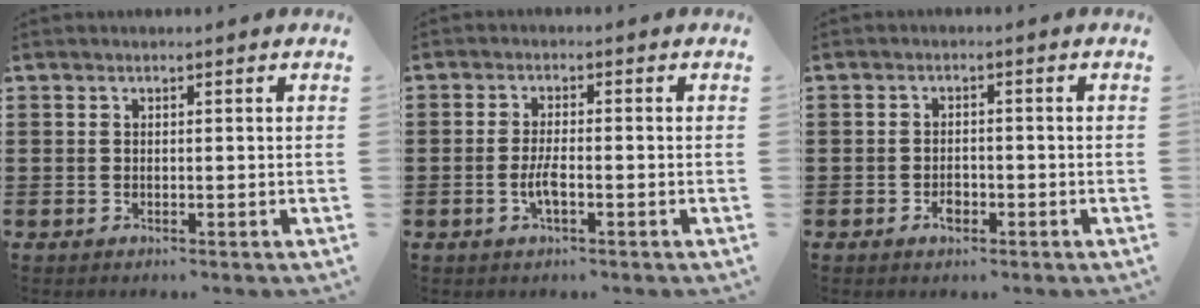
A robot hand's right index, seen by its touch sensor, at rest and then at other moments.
{"total": 3.0, "force": [-1.0, 0.7, 2.7], "torque": [-0.063, -0.003, -0.022]}
{"total": 2.2, "force": [-1.1, 1.3, 1.4], "torque": [-0.027, 0.002, -0.021]}